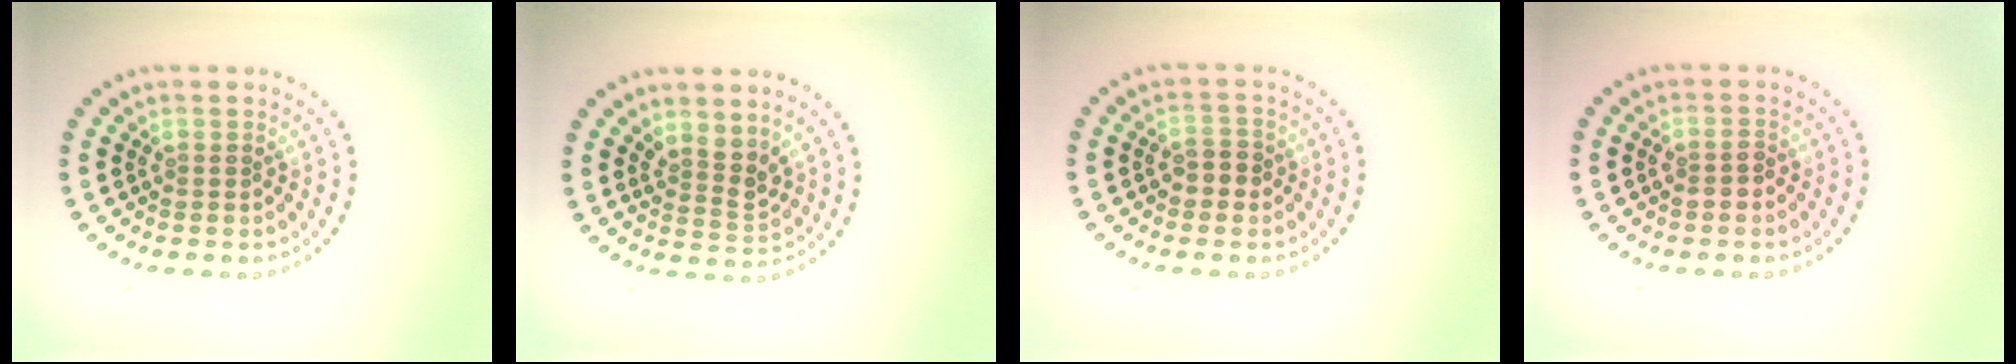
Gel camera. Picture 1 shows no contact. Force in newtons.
{"total": 2.4, "press": 1.8, "slide": 1.6}
{"total": 1.9, "press": 1.8, "slide": 0.5}
{"total": 1.4, "press": 1.3, "slide": 0.4}